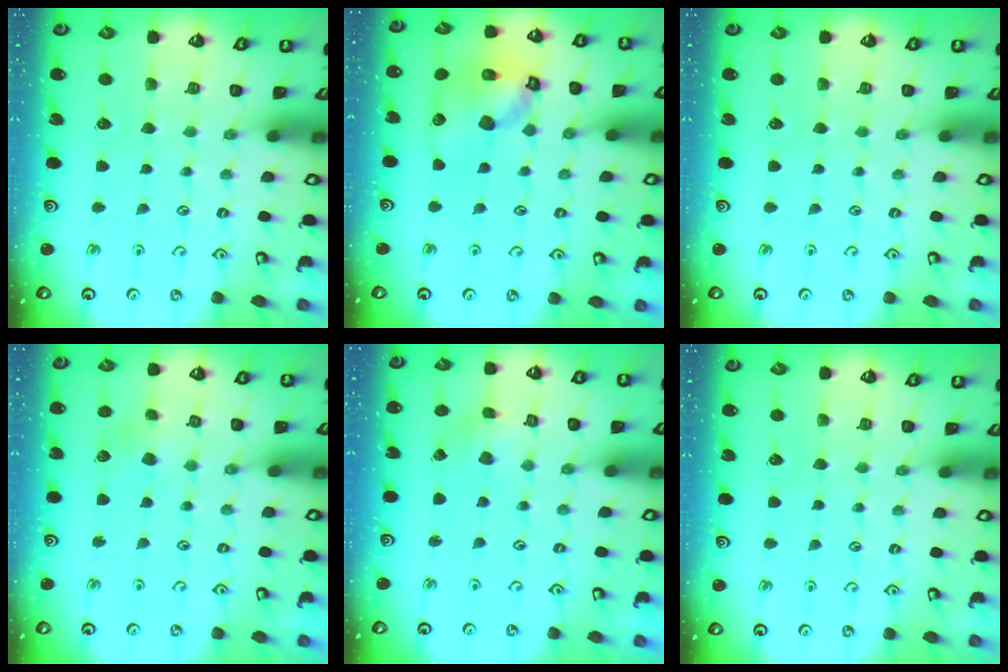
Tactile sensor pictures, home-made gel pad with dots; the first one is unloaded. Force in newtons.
{"total": 14.4, "press": 14.3, "slide": 2.1}
{"total": 0.0}
{"total": 2.4, "press": 2.3, "slide": 0.4}
{"total": 2.3, "press": 2.3, "slide": 0.2}
{"total": 0.0}